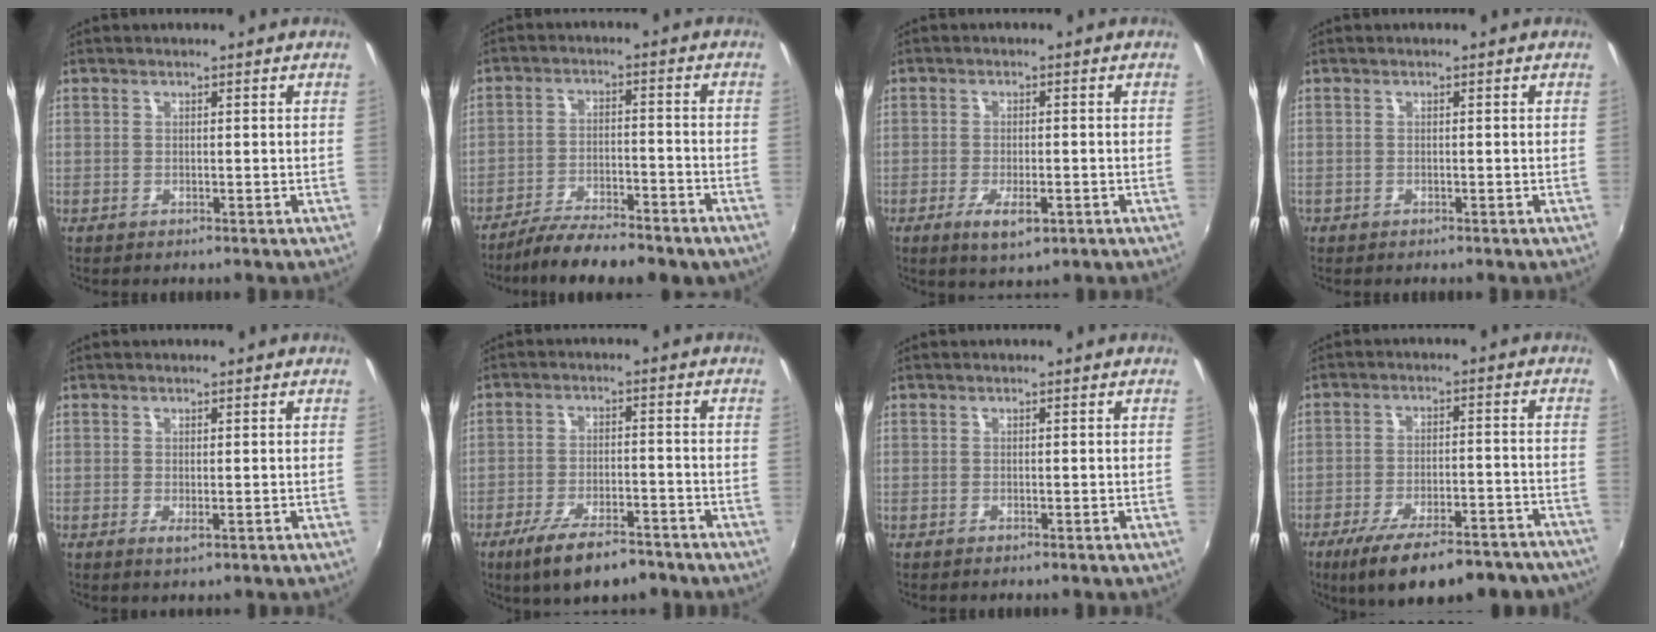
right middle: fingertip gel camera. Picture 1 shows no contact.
{"total": 13.5, "force": [-11.2, 3.0, 7.0], "torque": [-0.138, -0.027, -0.171]}
{"total": 5.3, "force": [-2.4, 1.7, 4.4], "torque": [-0.092, -0.013, -0.039]}
{"total": 0.7, "force": [-0.5, 0.4, 0.0], "torque": [-0.003, -0.003, -0.010]}
{"total": 1.2, "force": [0.0, 0.1, 1.2], "torque": [-0.022, -0.003, 0.000]}
{"total": 10.6, "force": [-7.6, 3.4, 6.5], "torque": [-0.142, -0.021, -0.126]}
{"total": 0.0}
{"total": 21.2, "force": [-17.1, 6.1, 11.1], "torque": [-0.188, -0.030, -0.226]}